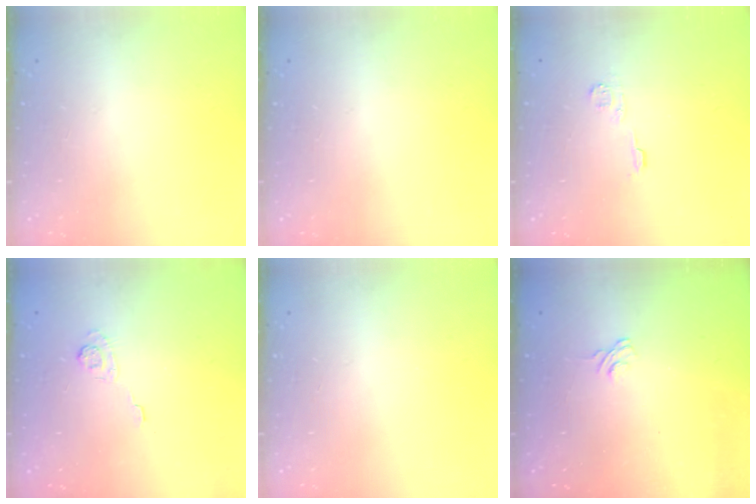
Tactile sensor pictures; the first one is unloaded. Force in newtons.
{"total": 0.0}
{"total": 4.2, "press": 4.2, "slide": 0.4}
{"total": 2.6, "press": 2.2, "slide": 1.5}
{"total": 0.0}
{"total": 2.5, "press": 2.1, "slide": 1.3}